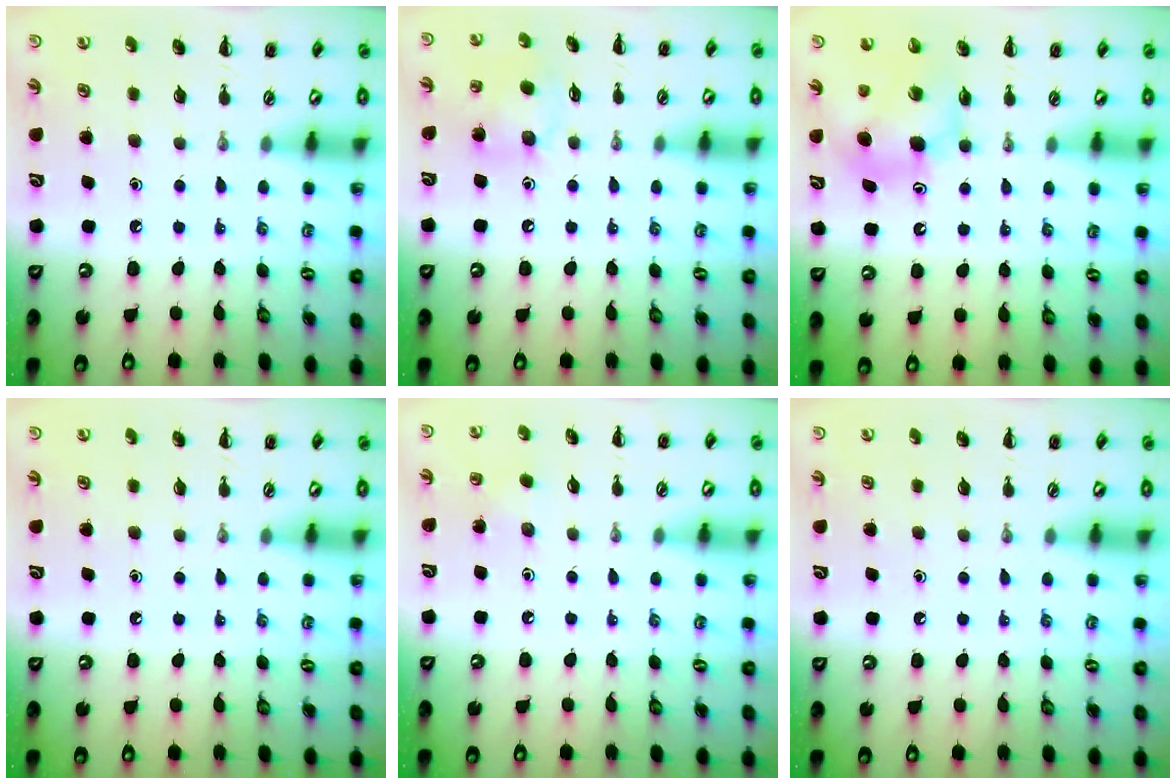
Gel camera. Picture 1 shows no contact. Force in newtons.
{"total": 9.2, "press": 9.1, "slide": 0.9}
{"total": 7.4, "press": 7.3, "slide": 1.5}
{"total": 0.0}
{"total": 2.5, "press": 2.4, "slide": 0.8}
{"total": 0.0}